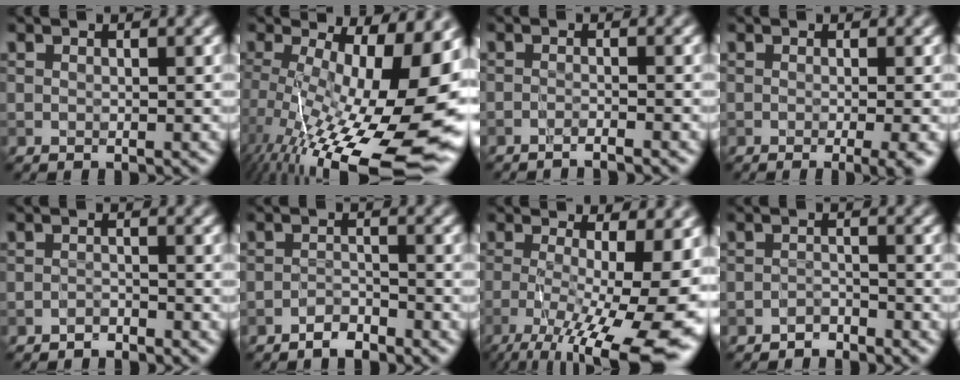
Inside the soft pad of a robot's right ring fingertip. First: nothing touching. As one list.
[{"total": 19.9, "force": [-2.5, 7.4, 18.3], "torque": [-0.253, -0.045, -0.019]}, {"total": 1.6, "force": [-1.4, 0.1, 0.8], "torque": [-0.007, -0.002, -0.034]}, {"total": 2.6, "force": [-0.8, 0.5, 2.4], "torque": [-0.032, -0.007, -0.015]}, {"total": 1.2, "force": [-1.2, 0.1, 0.1], "torque": [-0.001, 0.001, -0.026]}, {"total": 2.0, "force": [-1.8, 0.5, 0.7], "torque": [-0.010, 0.004, -0.038]}, {"total": 13.9, "force": [-3.8, 3.9, 12.7], "torque": [-0.177, -0.019, -0.051]}, {"total": 1.6, "force": [-1.5, 0.3, 0.1], "torque": [0.000, 0.005, -0.031]}]